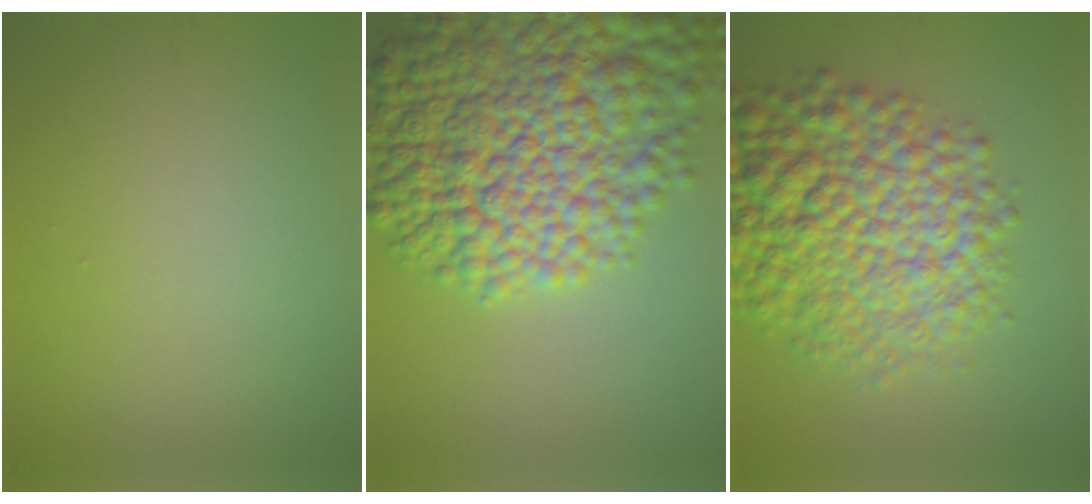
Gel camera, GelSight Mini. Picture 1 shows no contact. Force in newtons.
{"total": 13.6, "press": 13.6, "slide": 0.5}
{"total": 11.7, "press": 11.7, "slide": 0.4}